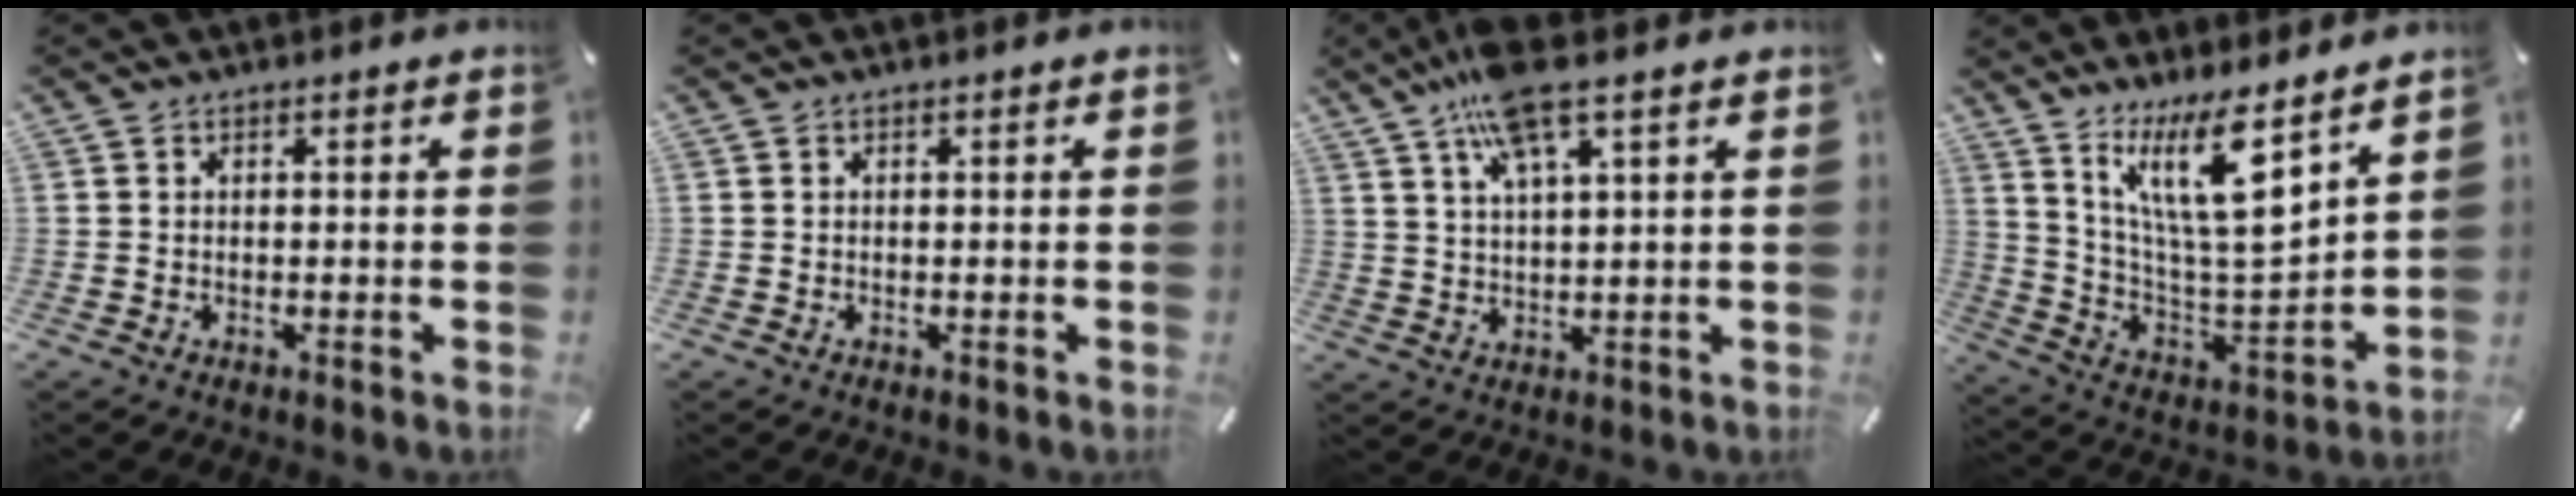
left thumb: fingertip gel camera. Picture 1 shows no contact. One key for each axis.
{"total": 0.0}
{"total": 10.3, "fx": 6.6, "fy": 2.5, "fz": 7.5, "tx": -0.150, "ty": -0.012, "tz": 0.119}
{"total": 16.9, "fx": 10.8, "fy": 4.1, "fz": 12.3, "tx": -0.227, "ty": -0.074, "tz": 0.178}